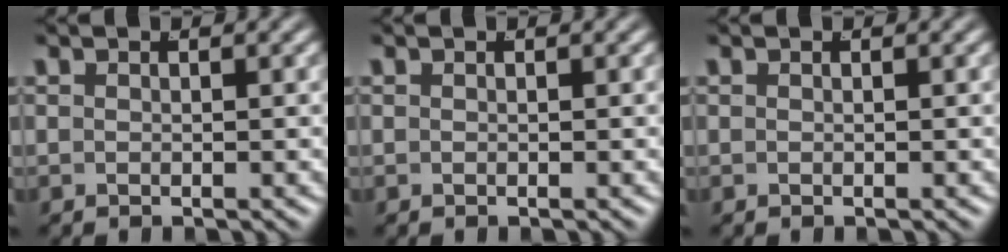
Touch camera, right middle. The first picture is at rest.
{"total": 0.0}
{"total": 0.0}